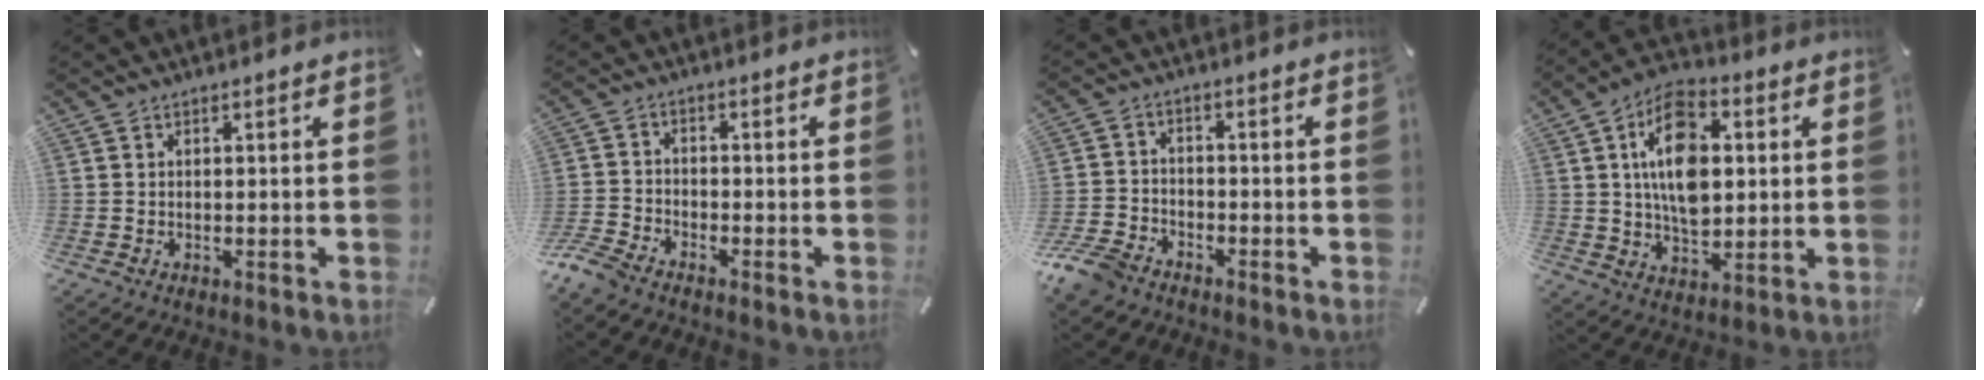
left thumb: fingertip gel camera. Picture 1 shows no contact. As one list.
[{"total": 4.8, "force": [-4.3, 1.5, 1.6], "torque": [-0.059, 0.005, -0.089]}, {"total": 7.0, "force": [-5.6, 3.4, 2.5], "torque": [-0.060, 0.024, -0.111]}, {"total": 14.7, "force": [2.3, 9.4, 11.0], "torque": [-0.204, 0.005, 0.038]}]